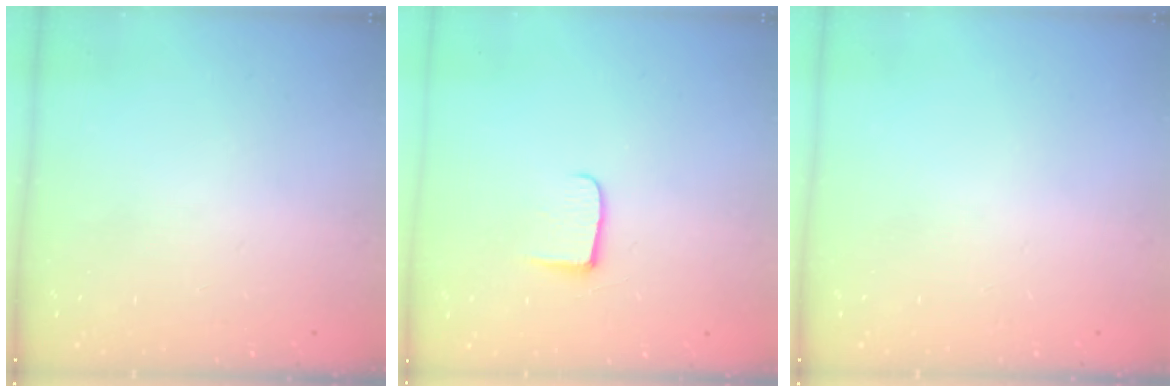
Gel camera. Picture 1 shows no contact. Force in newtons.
{"total": 7.4, "press": 7.4, "slide": 0.6}
{"total": 0.0}